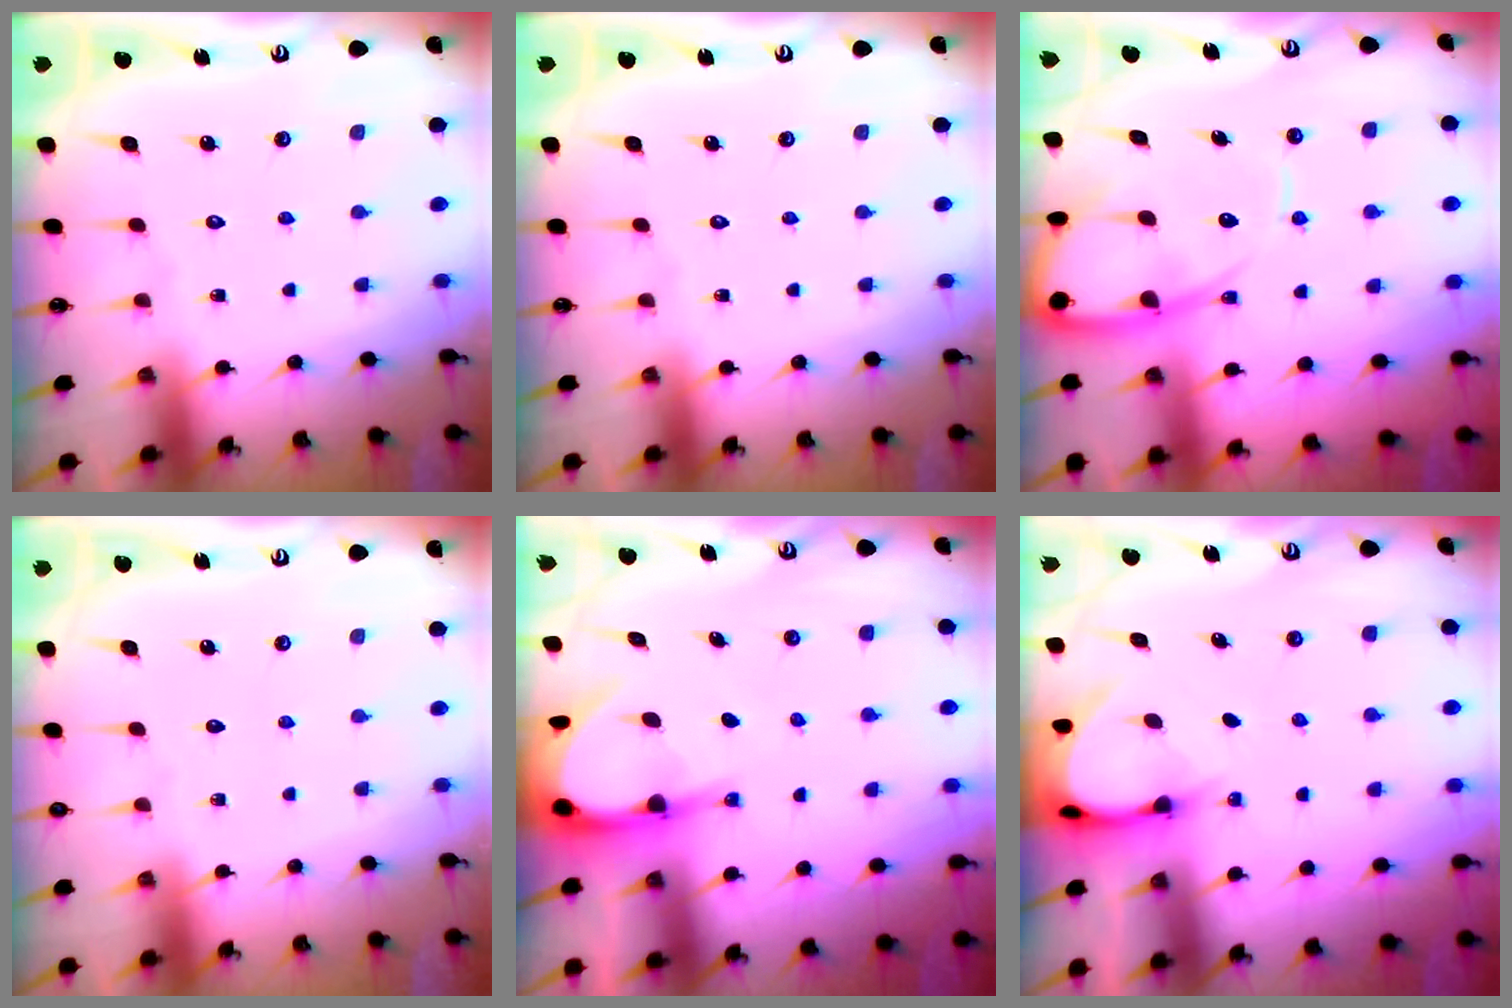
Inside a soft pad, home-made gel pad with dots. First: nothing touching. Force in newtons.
{"total": 0.0}
{"total": 10.5, "press": 10.5, "slide": 0.8}
{"total": 0.0}
{"total": 6.0, "press": 6.0, "slide": 0.6}
{"total": 4.0, "press": 4.0, "slide": 0.4}